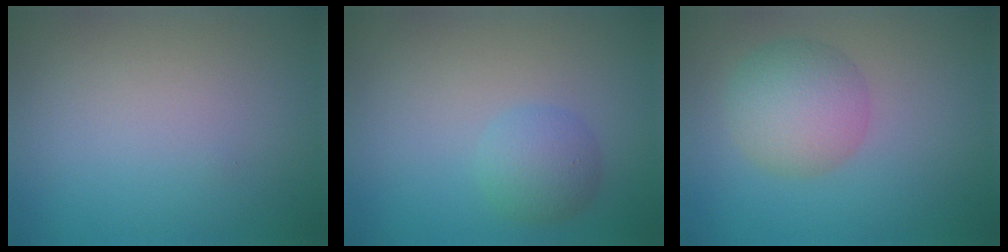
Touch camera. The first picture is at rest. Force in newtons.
{"total": 2.5, "press": 2.5, "slide": 0.2}
{"total": 4.7, "press": 4.7, "slide": 0.2}